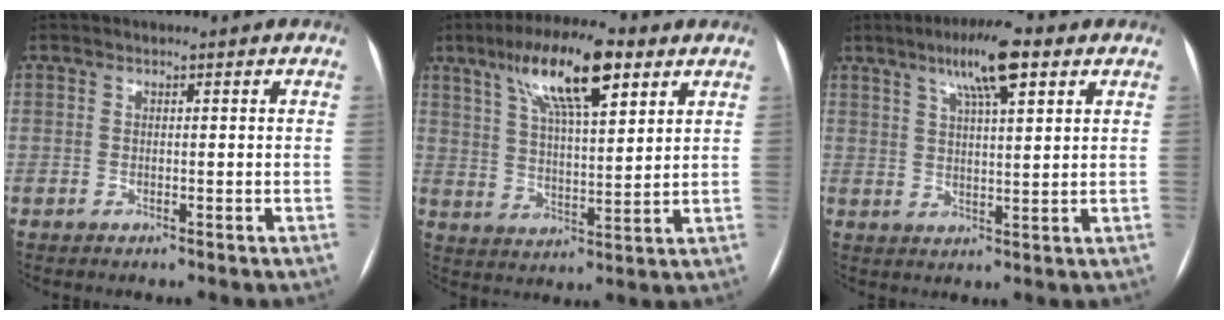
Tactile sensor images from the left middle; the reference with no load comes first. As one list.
[{"total": 13.8, "force": [7.5, 3.4, 11.0], "torque": [-0.195, 0.018, 0.131]}, {"total": 8.5, "force": [4.9, 1.3, 6.9], "torque": [-0.121, 0.015, 0.078]}]